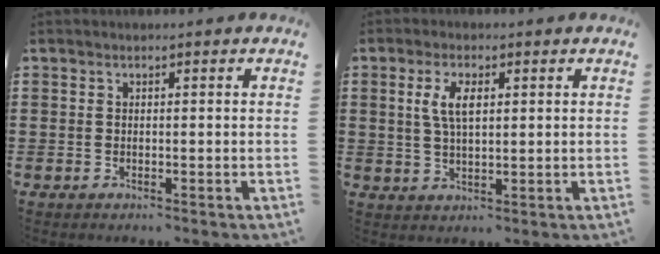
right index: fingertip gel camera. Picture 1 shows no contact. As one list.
[{"total": 4.6, "force": [1.2, 1.8, 4.0], "torque": [-0.085, 0.008, 0.020]}]